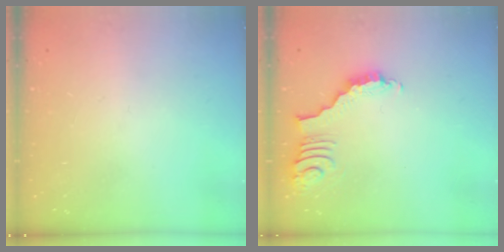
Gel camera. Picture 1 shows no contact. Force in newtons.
{"total": 3.6, "press": 3.5, "slide": 0.7}